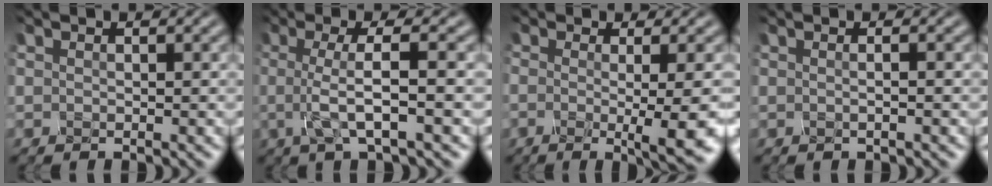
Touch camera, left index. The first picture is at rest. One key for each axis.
{"total": 4.2, "fx": -0.9, "fy": 0.6, "fz": 4.0, "tx": -0.069, "ty": 0.000, "tz": -0.022}
{"total": 5.3, "fx": -1.2, "fy": 0.5, "fz": 5.1, "tx": -0.072, "ty": -0.007, "tz": -0.020}
{"total": 2.3, "fx": 0.5, "fy": 1.1, "fz": 2.0, "tx": -0.012, "ty": 0.017, "tz": -0.024}